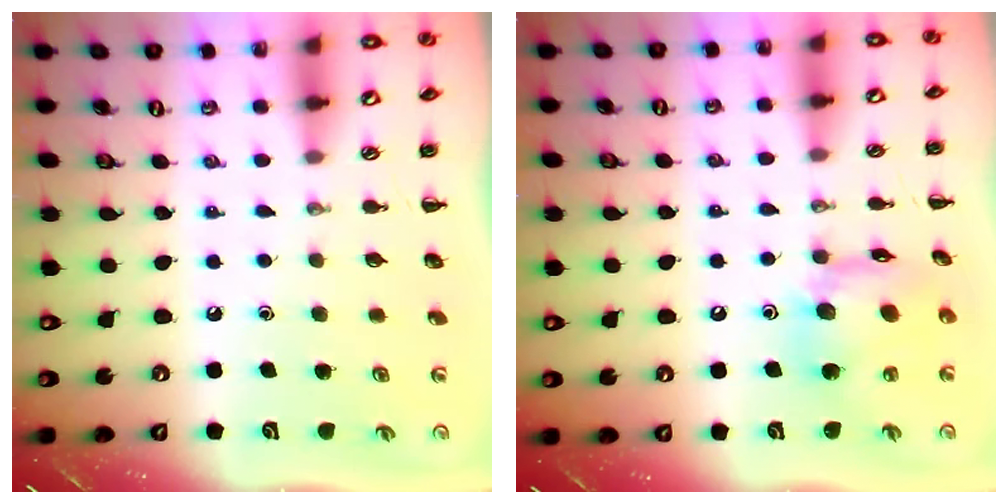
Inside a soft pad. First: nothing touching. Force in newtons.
{"total": 14.2, "press": 14.1, "slide": 2.1}